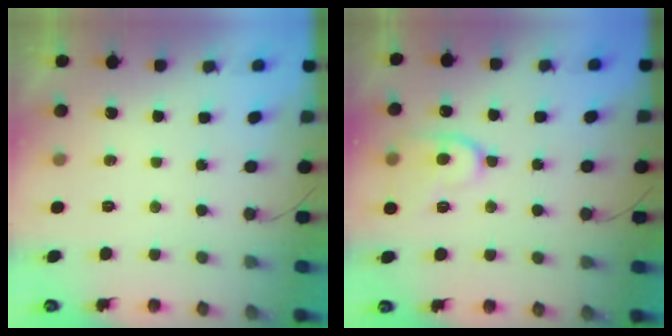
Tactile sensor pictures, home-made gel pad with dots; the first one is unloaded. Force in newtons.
{"total": 12.4, "press": 12.4, "slide": 1.2}